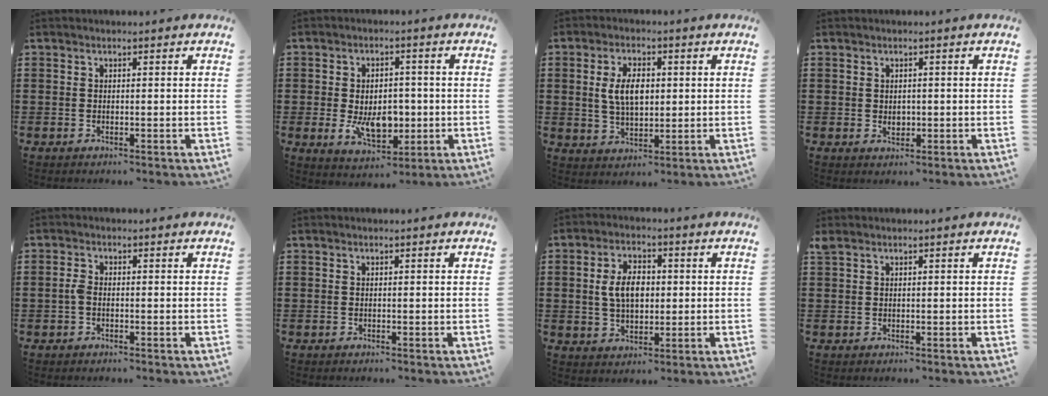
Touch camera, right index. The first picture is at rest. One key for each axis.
{"total": 7.5, "fx": -1.3, "fy": 4.5, "fz": 5.8, "tx": -0.090, "ty": -0.002, "tz": -0.027}
{"total": 6.2, "fx": 0.7, "fy": 2.9, "fz": 5.5, "tx": -0.108, "ty": 0.004, "tz": 0.006}
{"total": 1.4, "fx": 0.1, "fy": 1.1, "fz": 0.8, "tx": -0.017, "ty": 0.007, "tz": 0.000}
{"total": 1.8, "fx": -0.5, "fy": 0.9, "fz": 1.5, "tx": -0.045, "ty": -0.004, "tz": -0.014}
{"total": 0.0}
{"total": 6.1, "fx": 0.4, "fy": 3.7, "fz": 4.8, "tx": -0.106, "ty": 0.006, "tz": -0.002}
{"total": 0.7, "fx": 0.4, "fy": 0.2, "fz": 0.5, "tx": -0.011, "ty": 0.001, "tz": 0.008}